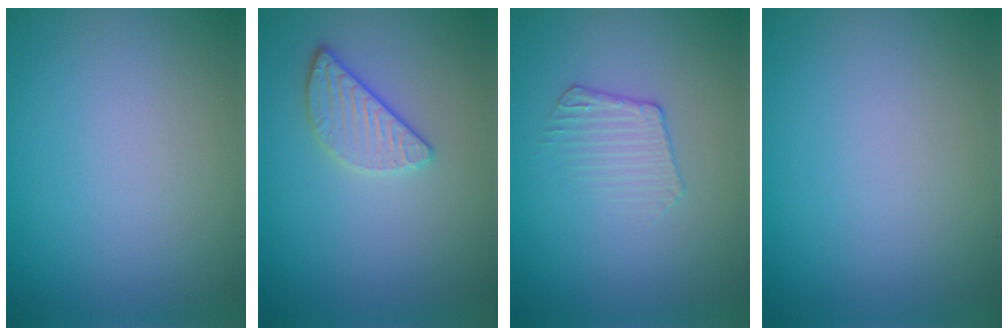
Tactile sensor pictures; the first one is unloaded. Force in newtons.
{"total": 2.4, "press": 2.2, "slide": 0.9}
{"total": 1.8, "press": 0.9, "slide": 1.5}
{"total": 0.0}